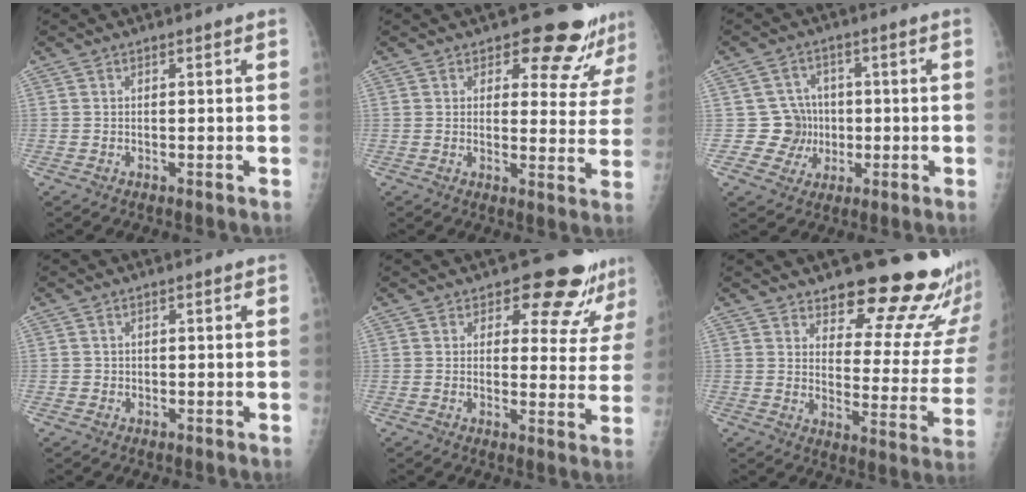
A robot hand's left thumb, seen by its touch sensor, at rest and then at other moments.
{"total": 10.4, "force": [9.2, 4.0, 2.6], "torque": [0.011, -0.070, 0.094]}
{"total": 6.7, "force": [-0.4, 6.7, 0.8], "torque": [0.030, 0.017, -0.005]}
{"total": 0.8, "force": [-0.1, 0.8, 0.0], "torque": [0.007, 0.005, -0.002]}
{"total": 9.6, "force": [8.4, 3.9, 2.7], "torque": [0.007, -0.062, 0.086]}
{"total": 18.9, "force": [15.8, 5.5, 8.8], "torque": [-0.064, -0.137, 0.197]}